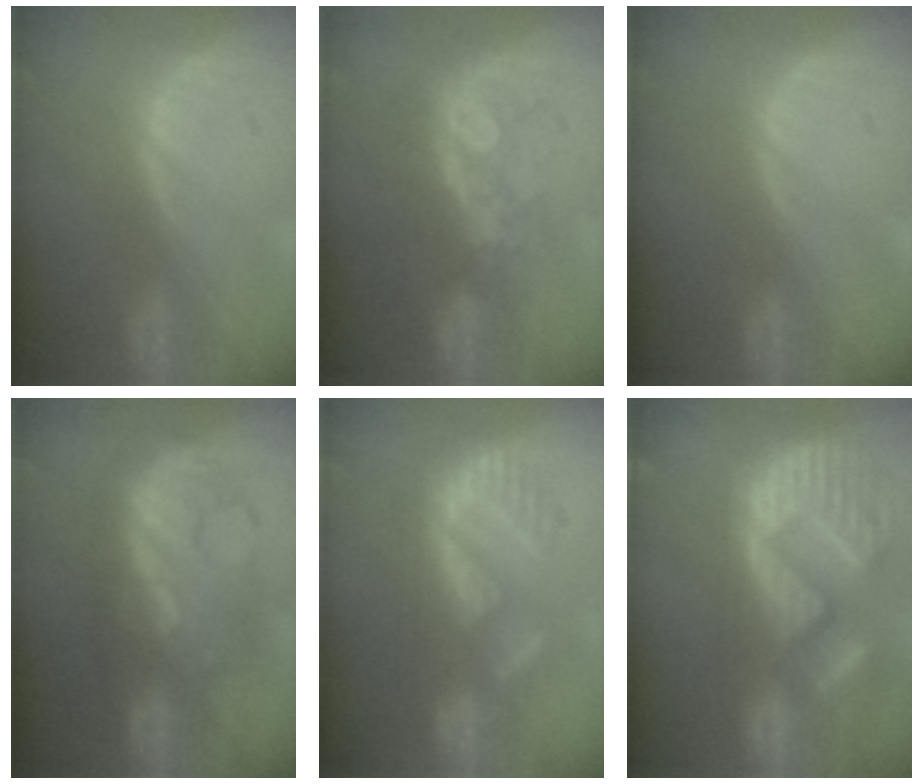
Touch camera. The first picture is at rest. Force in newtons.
{"total": 8.4, "press": 7.0, "slide": 4.5}
{"total": 0.0}
{"total": 9.5, "press": 9.5, "slide": 0.4}
{"total": 8.7, "press": 8.5, "slide": 1.7}
{"total": 15.3, "press": 12.6, "slide": 8.7}